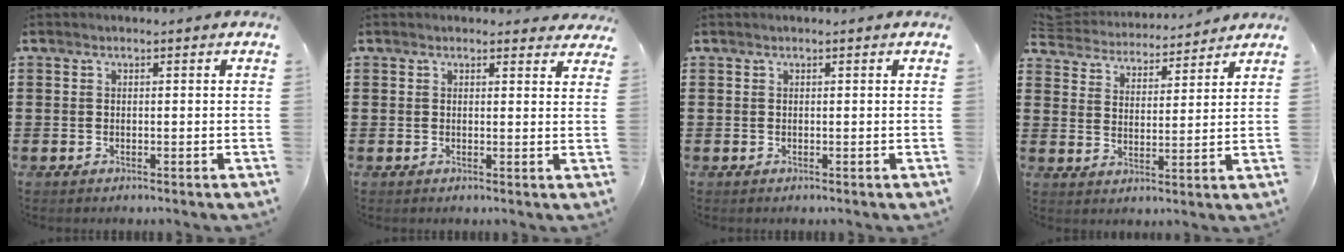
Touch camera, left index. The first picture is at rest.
{"total": 1.5, "force": [1.4, 0.5, 0.3], "torque": [-0.002, 0.002, 0.025]}
{"total": 0.0}
{"total": 4.4, "force": [4.3, 0.5, -0.1], "torque": [-0.025, -0.030, 0.073]}